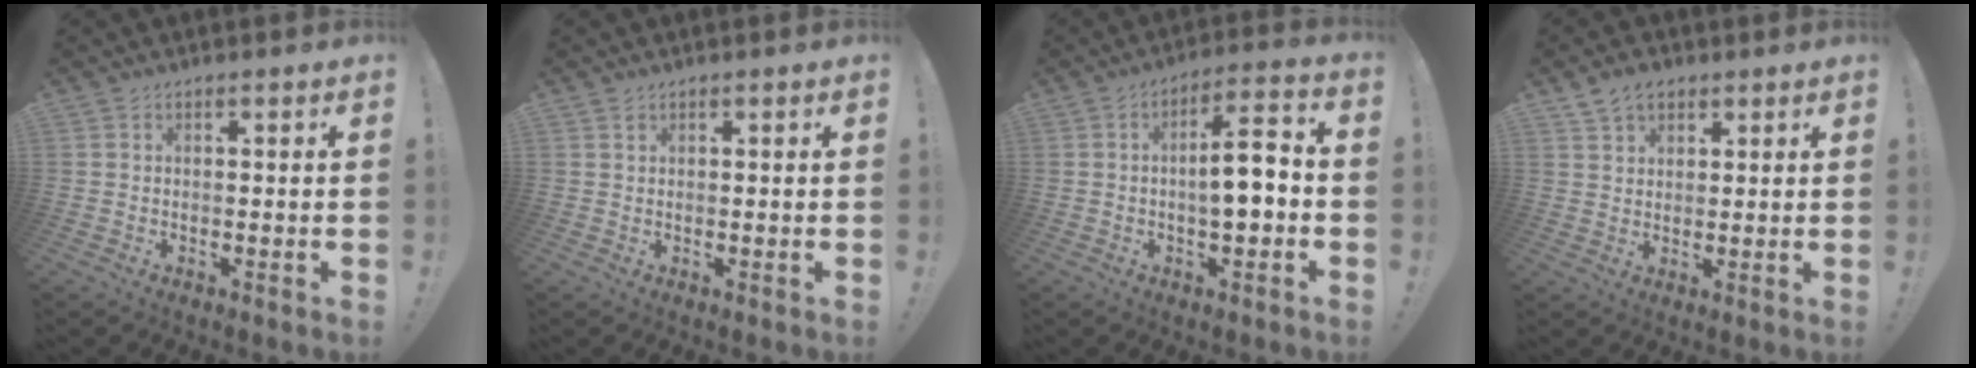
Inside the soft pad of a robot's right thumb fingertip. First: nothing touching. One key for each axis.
{"total": 1.0, "fx": 0.7, "fy": 0.6, "fz": 0.3, "tx": -0.003, "ty": 0.000, "tz": 0.012}
{"total": 9.5, "fx": -1.5, "fy": 3.2, "fz": 8.9, "tx": -0.125, "ty": 0.008, "tz": -0.028}
{"total": 5.5, "fx": 3.6, "fy": 3.6, "fz": 2.0, "tx": -0.029, "ty": -0.013, "tz": 0.067}